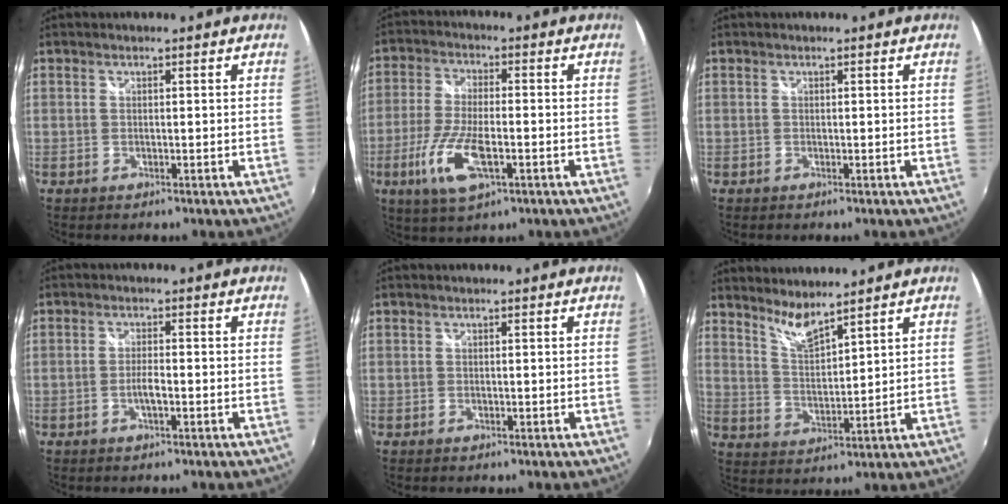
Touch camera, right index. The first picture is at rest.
{"total": 10.6, "force": [-4.1, 3.4, 9.1], "torque": [-0.197, -0.014, -0.078]}
{"total": 0.0}
{"total": 2.4, "force": [-1.0, 0.4, 2.2], "torque": [-0.046, 0.000, -0.019]}
{"total": 0.0}
{"total": 5.8, "force": [5.1, 0.7, 2.7], "torque": [-0.050, -0.006, 0.098]}